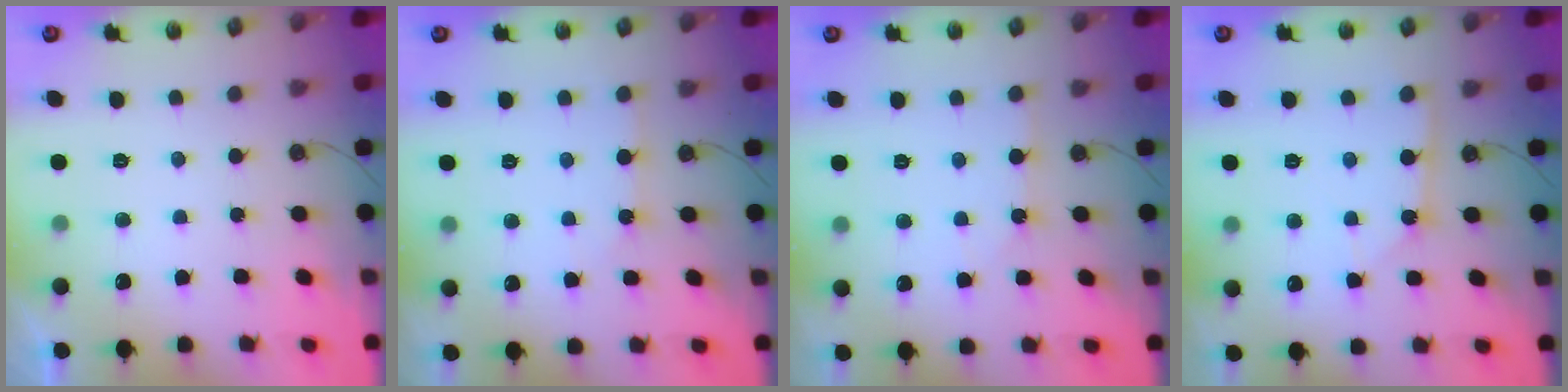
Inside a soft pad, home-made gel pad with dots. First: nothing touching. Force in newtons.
{"total": 2.4, "press": 2.4, "slide": 0.3}
{"total": 4.2, "press": 4.2, "slide": 0.5}
{"total": 2.3, "press": 2.3, "slide": 0.2}